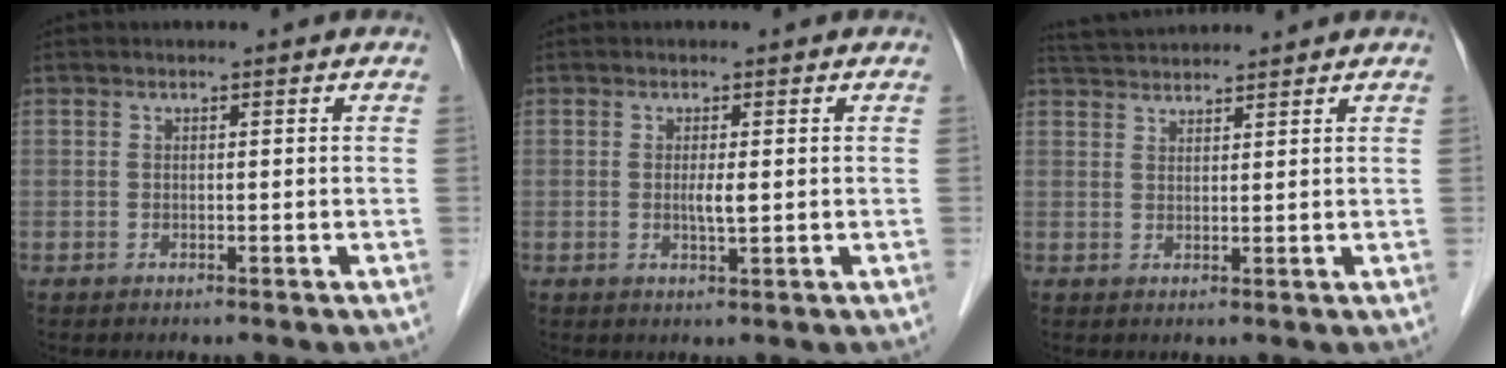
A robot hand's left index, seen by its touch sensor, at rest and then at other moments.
{"total": 1.8, "force": [0.1, 0.1, 1.7], "torque": [-0.033, -0.002, 0.001]}
{"total": 5.8, "force": [5.6, 0.1, 1.3], "torque": [-0.027, 0.039, 0.097]}